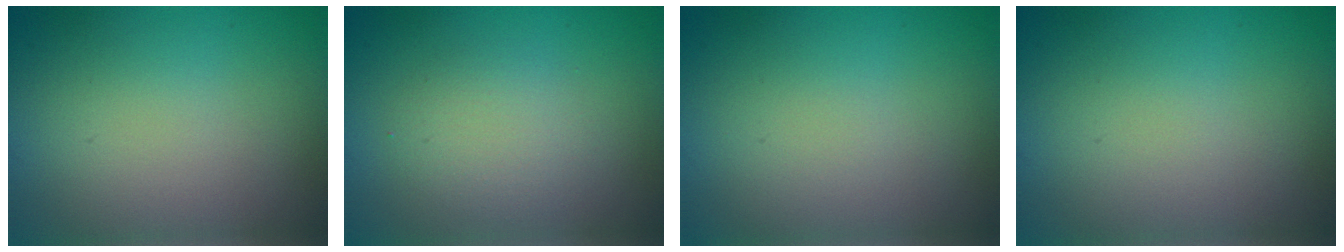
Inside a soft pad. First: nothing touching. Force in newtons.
{"total": 2.4, "press": 2.4, "slide": 0.1}
{"total": 0.0}
{"total": 0.0}